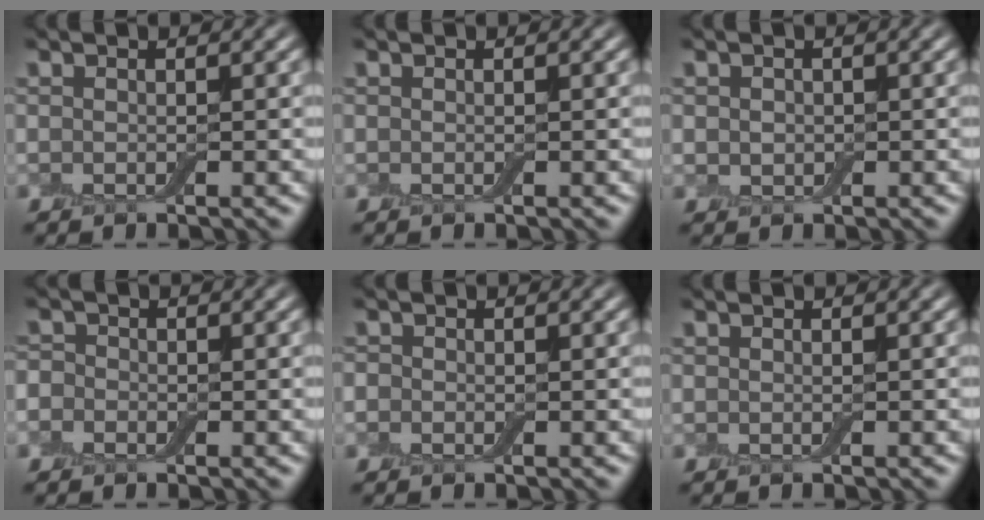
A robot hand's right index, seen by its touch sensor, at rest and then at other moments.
{"total": 0.0}
{"total": 1.5, "force": [0.3, 1.3, 0.5], "torque": [0.003, 0.005, -0.006]}
{"total": 1.5, "force": [-0.7, 1.2, 0.4], "torque": [0.001, 0.004, -0.023]}
{"total": 0.5, "force": [-0.2, 0.5, 0.0], "torque": [0.002, 0.002, -0.007]}
{"total": 0.0}